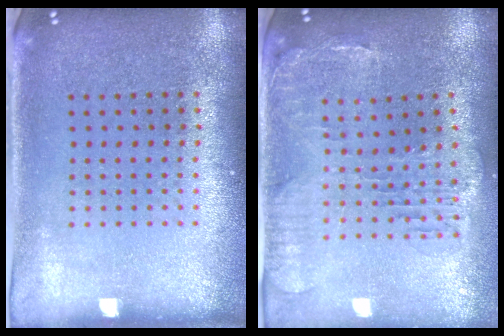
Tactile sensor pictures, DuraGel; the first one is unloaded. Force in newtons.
{"total": 1.4, "press": 1.4, "slide": 0.4}